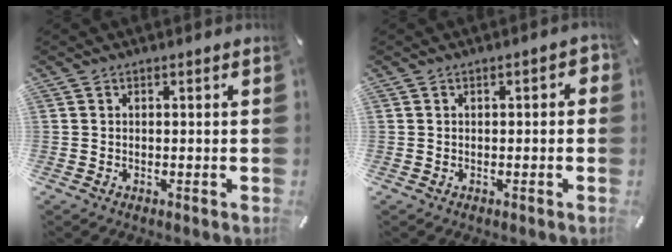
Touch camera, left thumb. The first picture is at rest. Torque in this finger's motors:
{"motor_torque": [-0.02, -0.09, 0.06, 0.16, 0.01]}